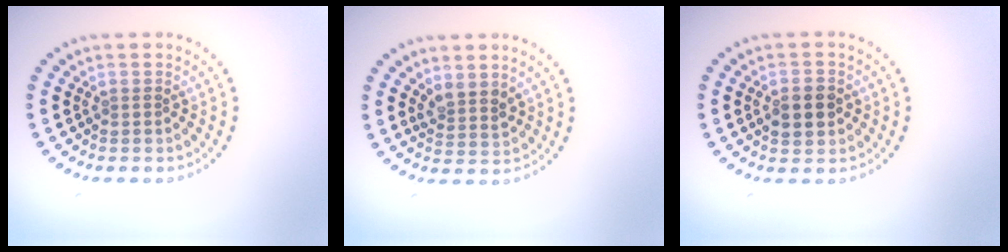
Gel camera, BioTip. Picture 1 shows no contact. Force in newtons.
{"total": 2.1, "press": 1.7, "slide": 1.3}
{"total": 3.5, "press": 3.5, "slide": 0.2}